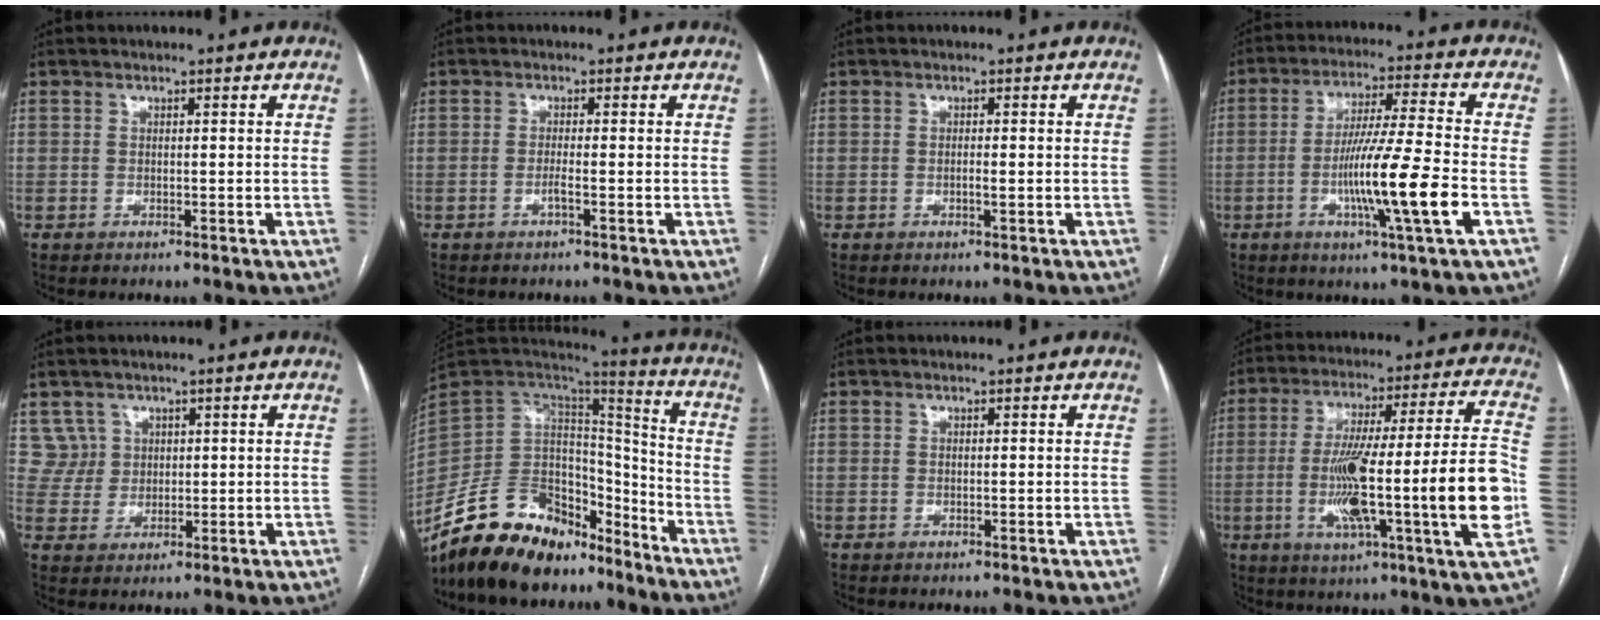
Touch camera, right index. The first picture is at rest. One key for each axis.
{"total": 1.2, "fx": -0.6, "fy": -0.2, "fz": 1.0, "tx": -0.020, "ty": 0.000, "tz": -0.013}
{"total": 1.0, "fx": -0.3, "fy": 0.0, "fz": 1.0, "tx": -0.017, "ty": 0.000, "tz": -0.004}
{"total": 13.1, "fx": -3.7, "fy": -1.0, "fz": 12.5, "tx": -0.228, "ty": -0.014, "tz": -0.070}
{"total": 4.1, "fx": 2.0, "fy": 3.5, "fz": -0.4, "tx": 0.019, "ty": 0.011, "tz": 0.040}
{"total": 20.3, "fx": -16.3, "fy": 9.1, "fz": 8.0, "tx": -0.153, "ty": 0.041, "tz": -0.279}
{"total": 0.0}
{"total": 23.5, "fx": -4.4, "fy": 0.1, "fz": 23.1, "tx": -0.336, "ty": 0.001, "tz": -0.078}